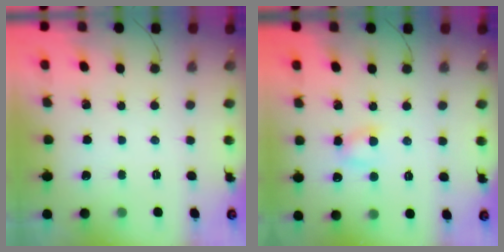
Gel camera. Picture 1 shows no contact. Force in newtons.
{"total": 4.3, "press": 4.0, "slide": 1.4}